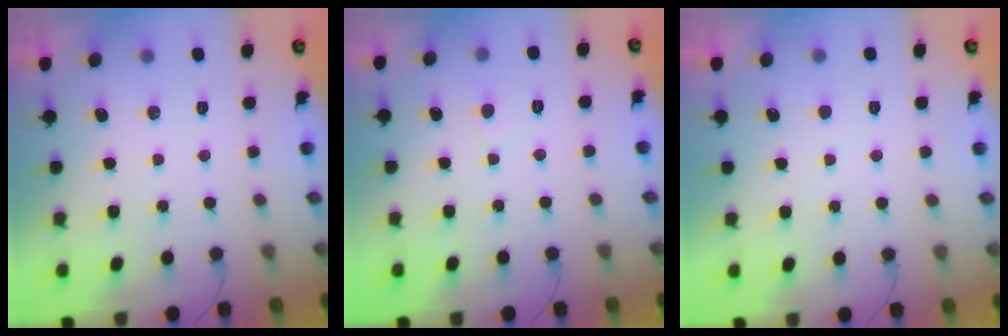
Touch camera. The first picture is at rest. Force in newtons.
{"total": 2.8, "press": 2.8, "slide": 0.3}
{"total": 1.9, "press": 1.9, "slide": 0.3}